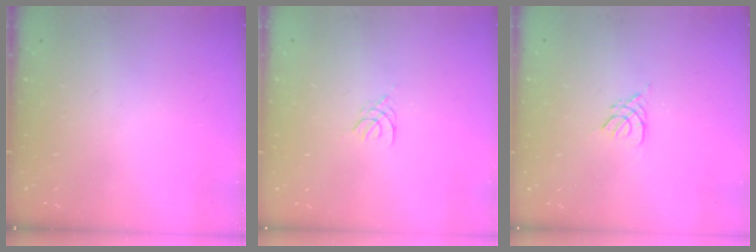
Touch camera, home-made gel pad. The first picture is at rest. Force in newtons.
{"total": 2.0, "press": 1.9, "slide": 0.4}
{"total": 2.7, "press": 2.7, "slide": 0.5}